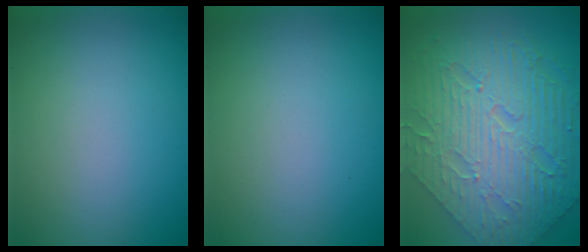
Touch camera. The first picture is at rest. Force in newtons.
{"total": 0.0}
{"total": 10.7, "press": 7.2, "slide": 8.0}